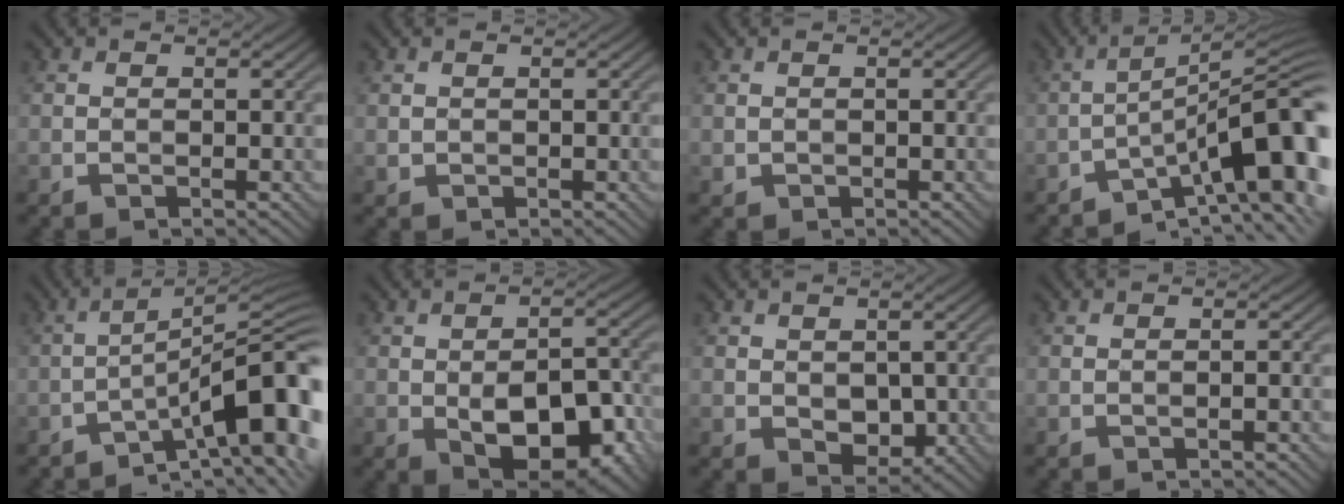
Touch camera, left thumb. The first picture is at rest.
{"total": 0.6, "force": [0.2, 0.5, 0.2], "torque": [-0.006, -0.004, 0.009]}
{"total": 0.6, "force": [0.1, 0.5, 0.2], "torque": [-0.004, -0.005, 0.005]}
{"total": 14.0, "force": [-6.1, 3.6, 12.0], "torque": [-0.173, 0.013, -0.094]}
{"total": 12.4, "force": [-6.2, 2.8, 10.4], "torque": [-0.150, 0.015, -0.095]}
{"total": 11.2, "force": [-3.8, 5.9, 8.8], "torque": [-0.128, -0.010, -0.055]}
{"total": 3.2, "force": [0.0, 2.4, 2.1], "torque": [-0.041, -0.012, 0.004]}
{"total": 0.7, "force": [-0.5, 0.0, 0.4], "torque": [-0.005, 0.004, -0.010]}